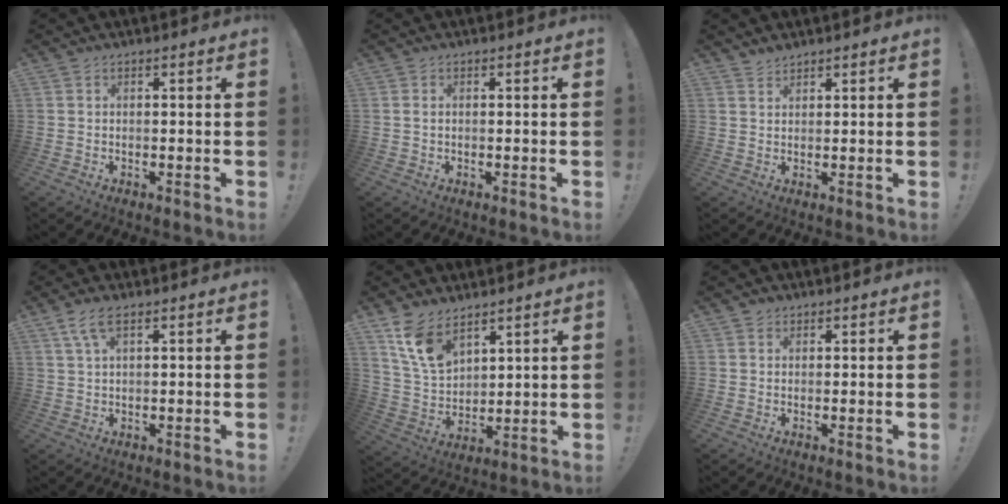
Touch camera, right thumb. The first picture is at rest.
{"total": 0.7, "force": [0.2, 0.4, 0.5], "torque": [-0.012, 0.003, 0.004]}
{"total": 2.0, "force": [1.9, 0.6, 0.4], "torque": [0.000, -0.015, 0.034]}
{"total": 5.2, "force": [2.8, 1.7, 4.0], "torque": [-0.075, -0.002, 0.052]}
{"total": 11.8, "force": [8.1, 6.4, 5.8], "torque": [-0.121, -0.038, 0.164]}
{"total": 1.4, "force": [0.8, 1.1, 0.3], "torque": [-0.008, 0.001, 0.013]}